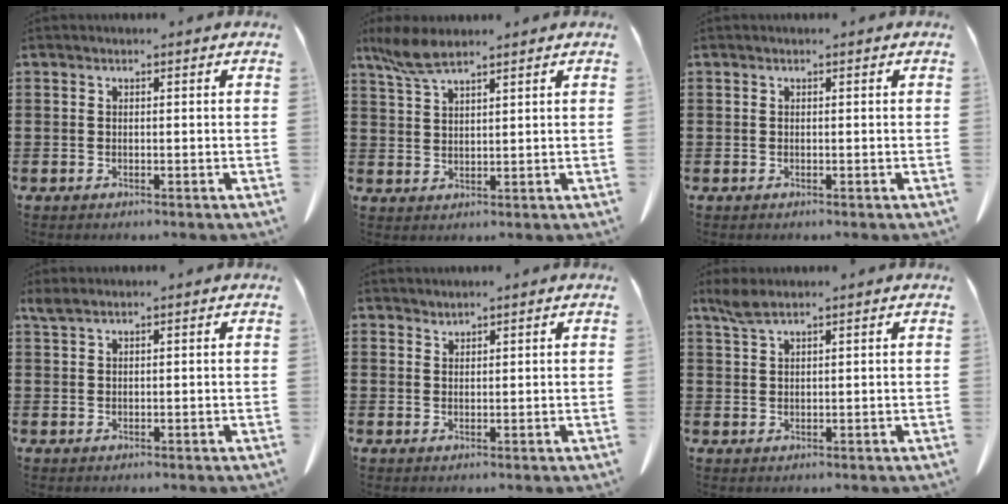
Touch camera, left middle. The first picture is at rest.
{"total": 5.0, "force": [3.7, 1.1, 3.2], "torque": [-0.071, -0.001, 0.069]}
{"total": 0.0}
{"total": 1.6, "force": [1.3, 0.2, 1.0], "torque": [-0.023, 0.000, 0.024]}
{"total": 1.3, "force": [1.2, 0.0, -0.1], "torque": [0.000, -0.003, 0.025]}
{"total": 2.7, "force": [2.1, 0.3, 1.6], "torque": [-0.038, -0.001, 0.039]}